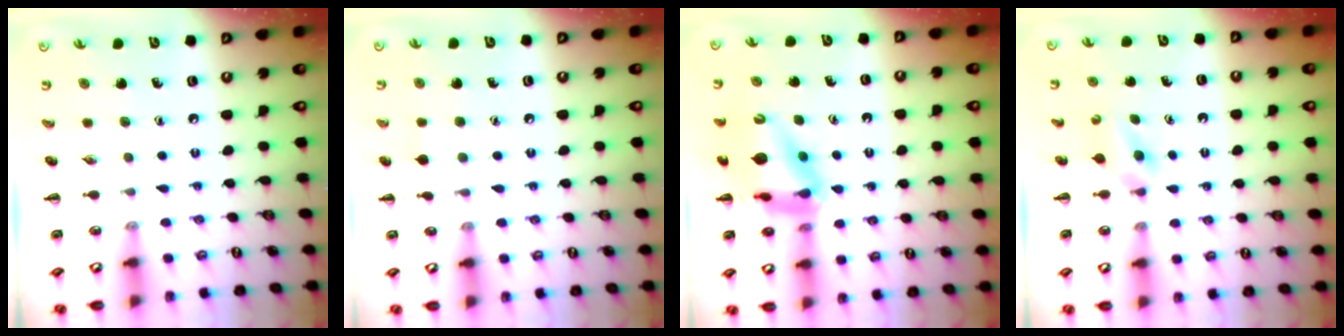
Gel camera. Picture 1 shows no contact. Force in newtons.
{"total": 5.3, "press": 5.0, "slide": 2.0}
{"total": 13.1, "press": 12.7, "slide": 3.0}
{"total": 3.0, "press": 2.7, "slide": 1.3}